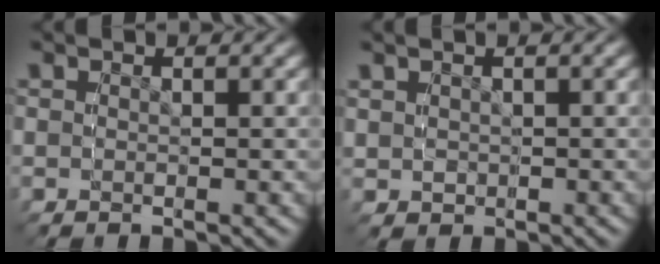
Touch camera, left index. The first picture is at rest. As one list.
[{"total": 2.4, "force": [1.0, 2.1, 0.6], "torque": [-0.019, -0.009, 0.028]}]